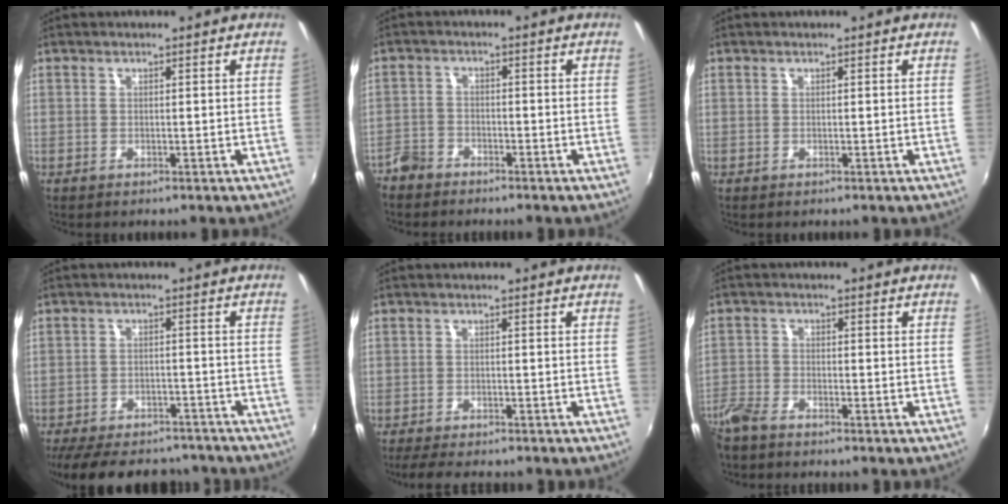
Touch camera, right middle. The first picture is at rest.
{"total": 3.8, "force": [-3.3, 1.9, 0.5], "torque": [-0.016, 0.003, -0.068]}
{"total": 0.0}
{"total": 19.4, "force": [-16.2, 7.3, 7.9], "torque": [-0.174, -0.002, -0.217]}
{"total": 5.5, "force": [-4.8, 1.3, 2.5], "torque": [-0.063, -0.017, -0.081]}
{"total": 5.3, "force": [-4.6, 1.4, 2.1], "torque": [-0.058, -0.014, -0.098]}